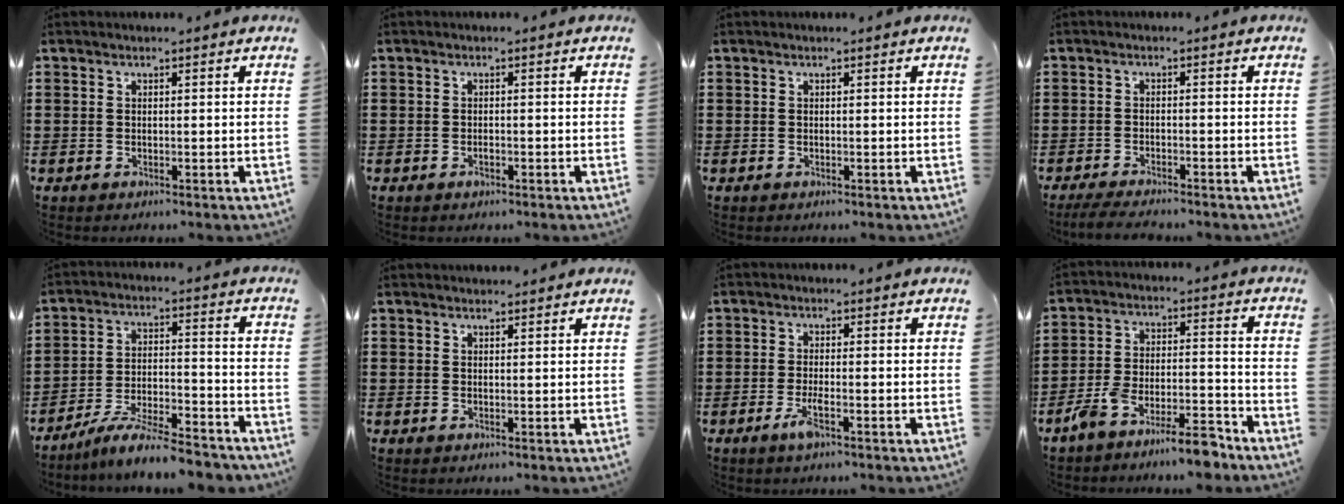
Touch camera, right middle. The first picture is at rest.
{"total": 0.9, "force": [-0.6, 0.4, 0.6], "torque": [-0.015, -0.005, -0.010]}
{"total": 0.0}
{"total": 2.8, "force": [-2.7, 0.2, 0.9], "torque": [-0.023, 0.000, -0.056]}
{"total": 8.0, "force": [-7.4, 0.4, 3.1], "torque": [-0.051, 0.007, -0.141]}
{"total": 0.7, "force": [0.7, 0.2, 0.0], "torque": [0.007, -0.004, 0.012]}
{"total": 3.2, "force": [-1.6, 0.5, 2.7], "torque": [-0.059, -0.006, -0.032]}
{"total": 8.7, "force": [-8.0, 0.8, 3.4], "torque": [-0.057, 0.018, -0.152]}